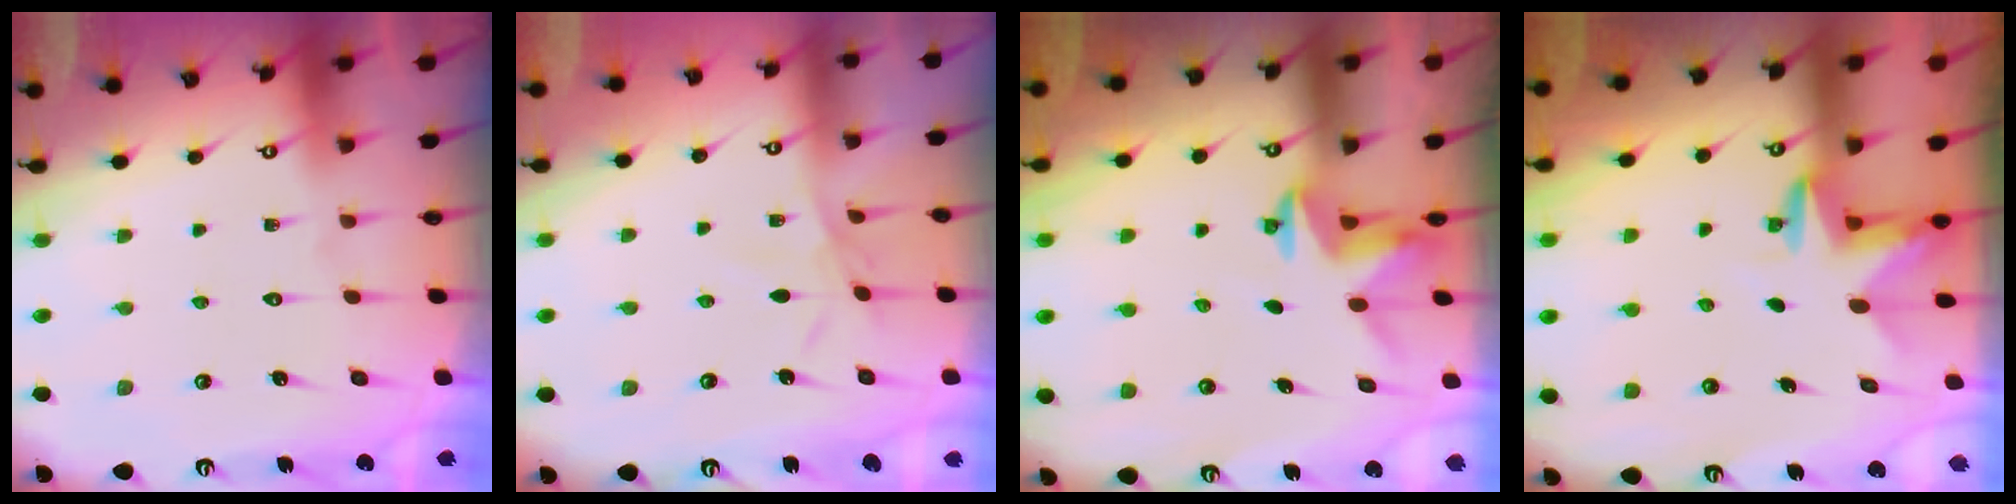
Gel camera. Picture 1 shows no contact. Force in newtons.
{"total": 3.5, "press": 3.5, "slide": 0.2}
{"total": 2.9, "press": 2.9, "slide": 0.1}
{"total": 3.3, "press": 3.3, "slide": 0.1}